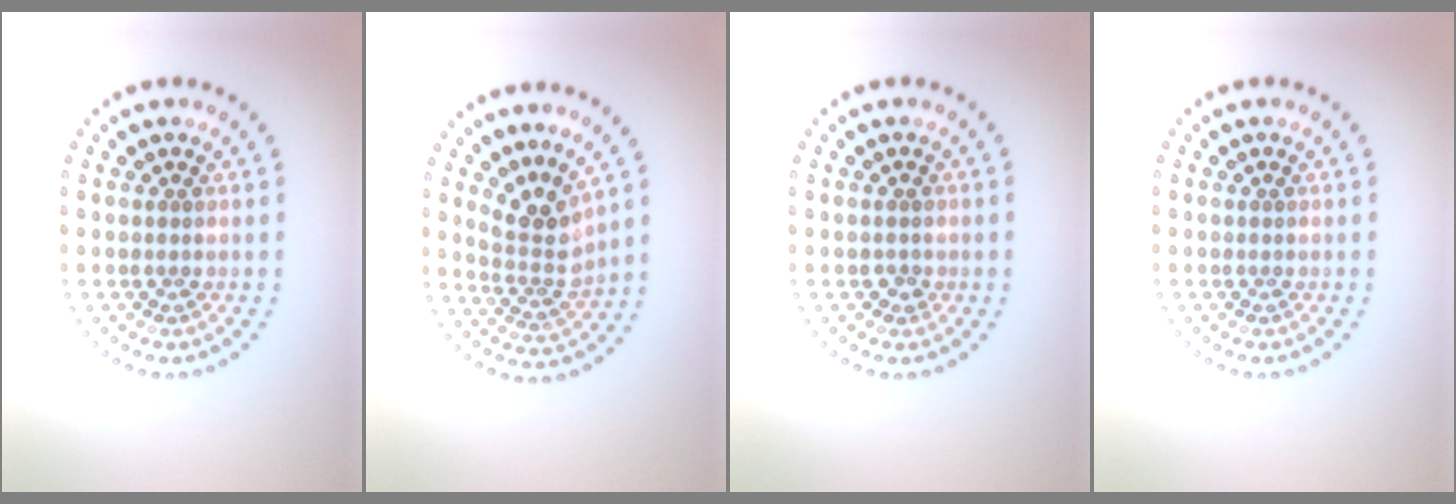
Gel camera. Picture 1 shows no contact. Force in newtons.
{"total": 3.4, "press": 2.4, "slide": 2.5}
{"total": 0.9, "press": 0.9, "slide": 0.3}
{"total": 0.0}